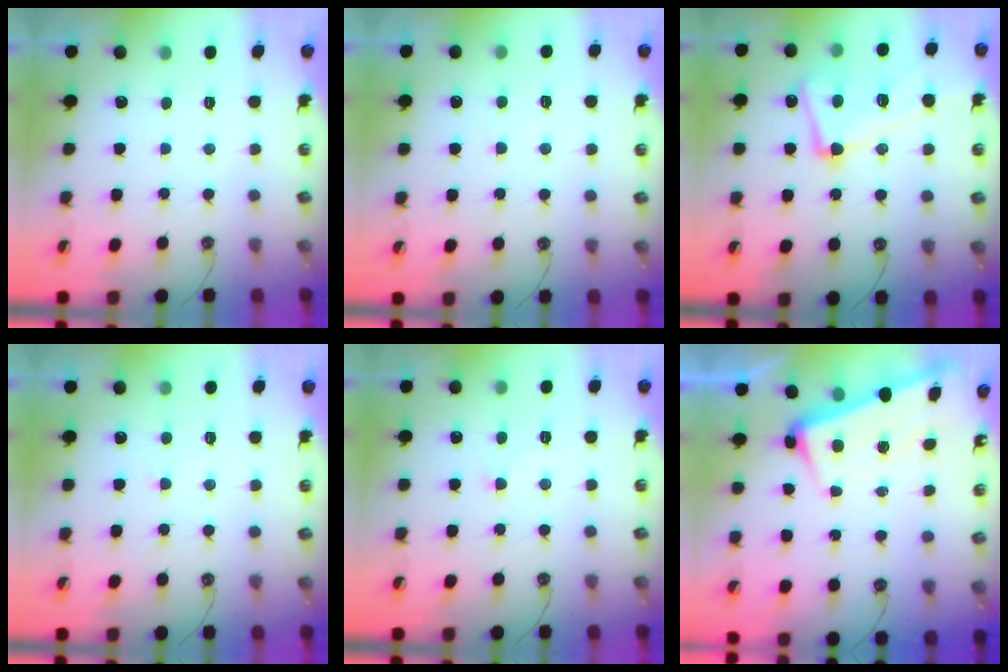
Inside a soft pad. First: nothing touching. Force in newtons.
{"total": 7.6, "press": 7.5, "slide": 0.4}
{"total": 8.8, "press": 8.6, "slide": 1.7}
{"total": 5.6, "press": 5.6, "slide": 0.4}
{"total": 0.5, "press": 0.2, "slide": 0.5}
{"total": 2.9, "press": 2.8, "slide": 1.0}